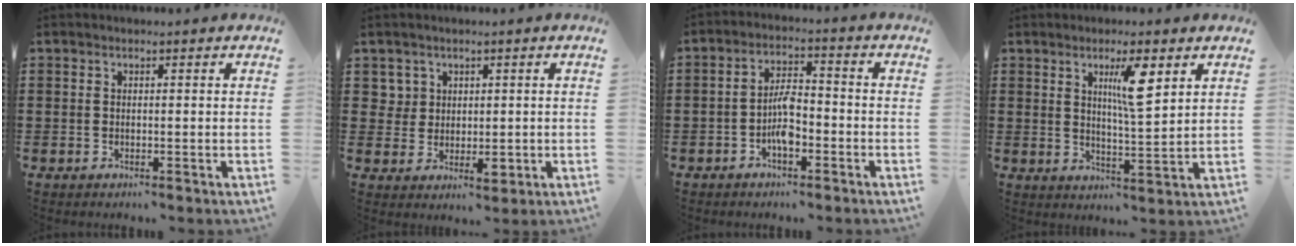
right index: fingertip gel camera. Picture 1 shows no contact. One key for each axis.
{"total": 3.8, "fx": 1.6, "fy": 3.4, "fz": 0.9, "tx": -0.025, "ty": 0.009, "tz": 0.028}
{"total": 5.3, "fx": -2.0, "fy": 2.1, "fz": 4.4, "tx": -0.089, "ty": 0.008, "tz": -0.041}
{"total": 6.6, "fx": 3.2, "fy": 1.2, "fz": 5.7, "tx": -0.097, "ty": -0.002, "tz": 0.046}